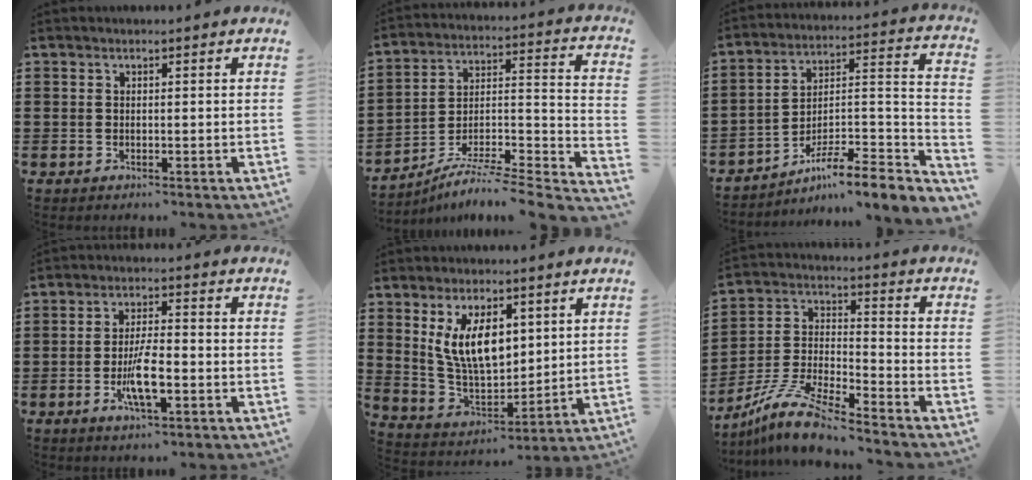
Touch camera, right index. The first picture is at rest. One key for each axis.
{"total": 6.1, "fx": -5.1, "fy": 0.6, "fz": 3.3, "tx": -0.051, "ty": -0.006, "tz": -0.102}
{"total": 6.1, "fx": -4.7, "fy": 0.8, "fz": 3.8, "tx": -0.062, "ty": -0.013, "tz": -0.098}
{"total": 6.4, "fx": -2.1, "fy": 1.8, "fz": 5.8, "tx": -0.121, "ty": -0.006, "tz": -0.043}
{"total": 9.8, "fx": 3.5, "fy": 4.9, "fz": 7.7, "tx": -0.175, "ty": 0.004, "tz": 0.064}
{"total": 10.6, "fx": -9.5, "fy": 0.9, "fz": 4.5, "tx": -0.107, "ty": 0.010, "tz": -0.194}